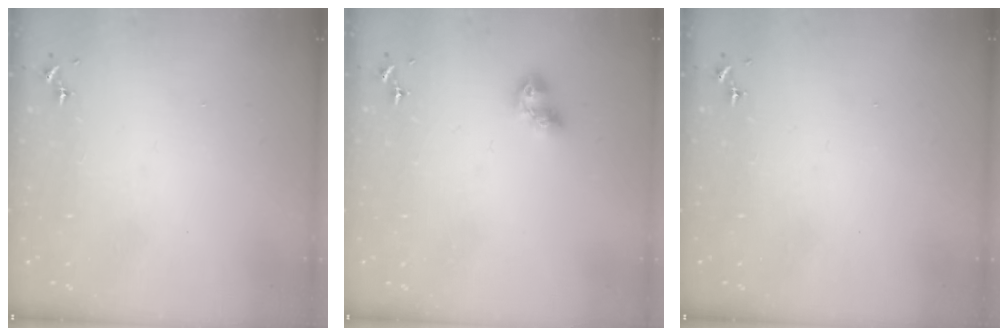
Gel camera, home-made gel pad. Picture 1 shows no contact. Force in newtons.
{"total": 7.0, "press": 7.0, "slide": 0.5}
{"total": 0.0}